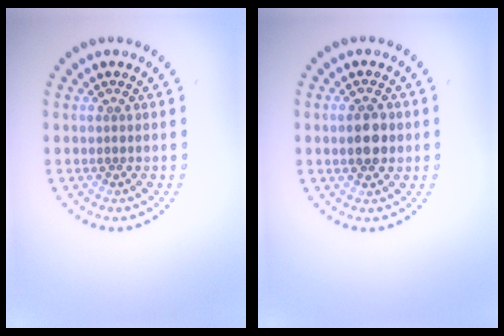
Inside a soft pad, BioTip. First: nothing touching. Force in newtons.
{"total": 3.0, "press": 3.0, "slide": 0.1}